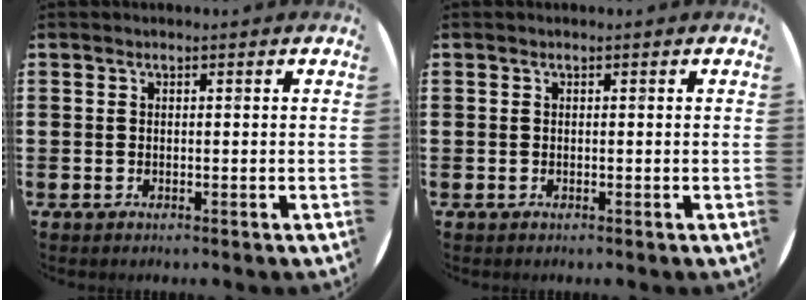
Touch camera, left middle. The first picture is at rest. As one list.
[{"total": 0.0}]